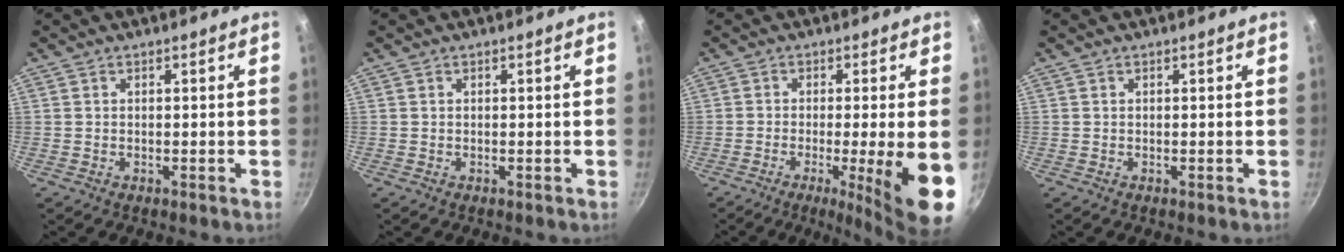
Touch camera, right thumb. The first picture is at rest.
{"total": 0.0}
{"total": 12.3, "force": [-3.3, 1.1, 11.8], "torque": [-0.168, -0.005, -0.045]}
{"total": 0.0}